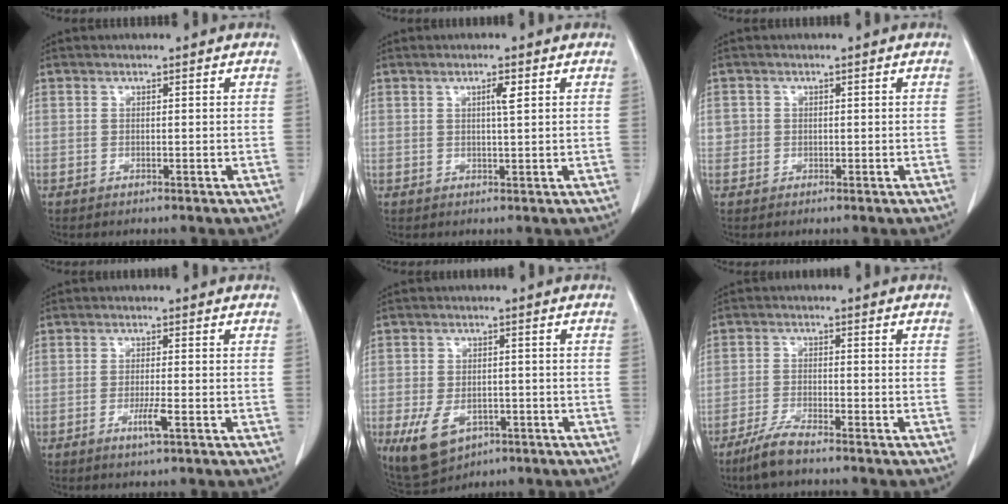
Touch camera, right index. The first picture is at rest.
{"total": 1.8, "force": [0.7, 0.1, 1.7], "torque": [-0.033, 0.000, 0.011]}
{"total": 1.5, "force": [0.1, 1.5, 0.1], "torque": [0.014, 0.007, 0.000]}
{"total": 2.9, "force": [-1.2, -0.1, 2.6], "torque": [-0.050, -0.005, -0.021]}
{"total": 7.8, "force": [-3.5, 5.0, 4.8], "torque": [-0.095, -0.004, -0.047]}
{"total": 4.8, "force": [-4.0, 0.1, 2.8], "torque": [-0.063, -0.013, -0.080]}